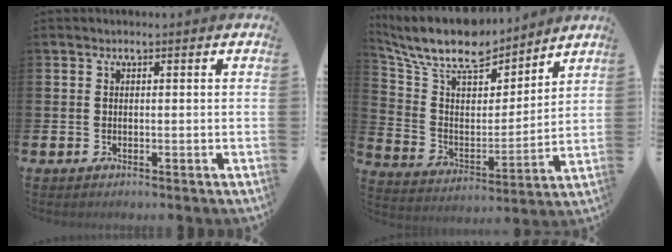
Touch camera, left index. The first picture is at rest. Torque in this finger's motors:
{"motor_torque": [1.00, -1.14, 0.80, 0.21]}